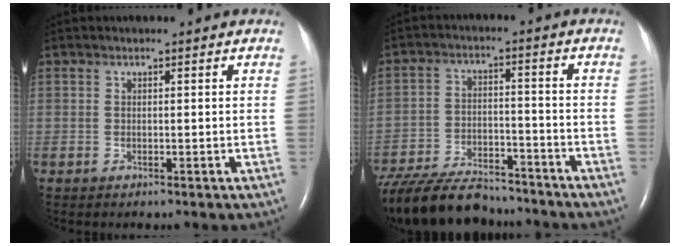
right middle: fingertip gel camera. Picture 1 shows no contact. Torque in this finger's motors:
{"motor_torque": [1.01, -1.13, 0.19, 0.05]}